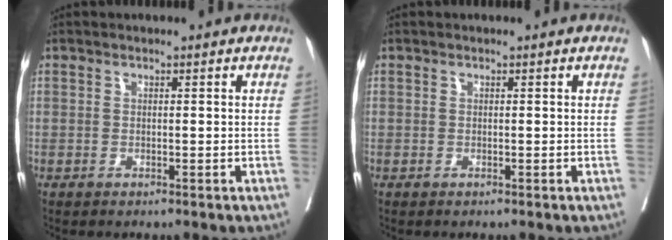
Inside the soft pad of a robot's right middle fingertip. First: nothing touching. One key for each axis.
{"total": 0.0}